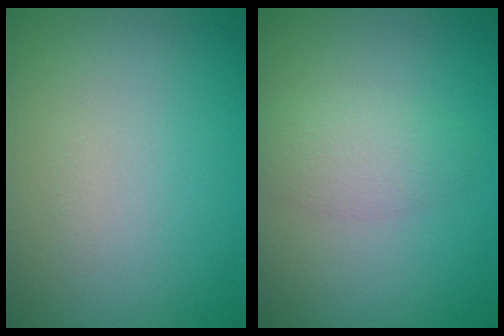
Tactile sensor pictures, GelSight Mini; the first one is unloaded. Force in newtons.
{"total": 2.7, "press": 2.7, "slide": 0.1}